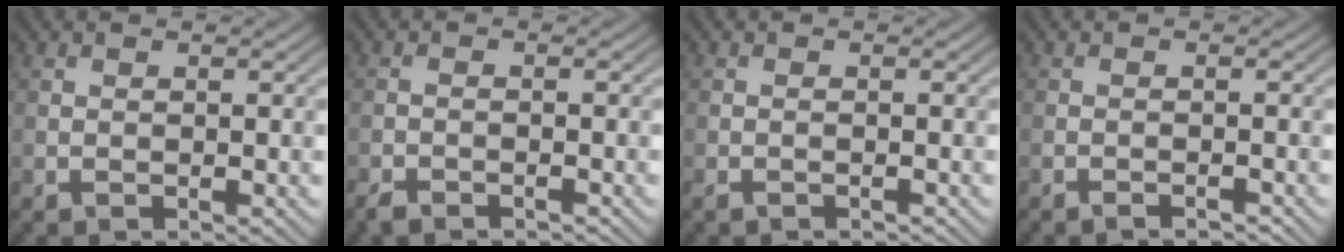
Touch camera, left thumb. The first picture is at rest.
{"total": 1.9, "force": [-1.7, 0.4, 0.7], "torque": [-0.015, -0.003, -0.033]}
{"total": 1.0, "force": [-0.9, 0.0, 0.4], "torque": [-0.011, -0.001, -0.018]}
{"total": 1.4, "force": [-1.3, 0.0, 0.6], "torque": [-0.008, 0.003, -0.022]}